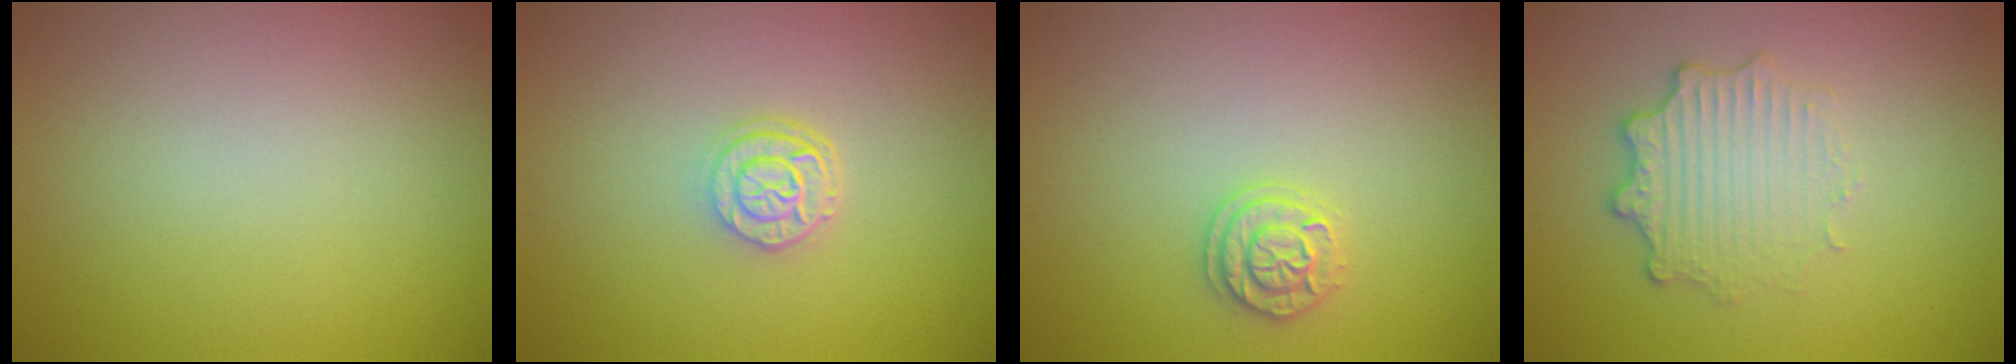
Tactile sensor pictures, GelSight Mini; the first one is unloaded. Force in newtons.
{"total": 2.6, "press": 2.1, "slide": 1.5}
{"total": 1.9, "press": 1.9, "slide": 0.2}
{"total": 3.3, "press": 2.7, "slide": 1.9}